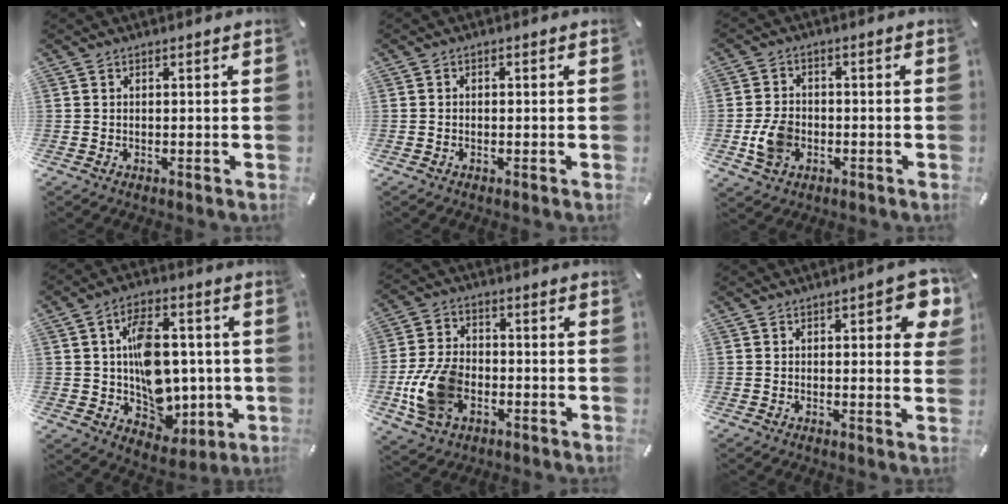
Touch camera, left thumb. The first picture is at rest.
{"total": 0.8, "force": [-0.2, 0.6, 0.5], "torque": [-0.009, 0.003, -0.006]}
{"total": 7.3, "force": [-1.8, 5.7, 4.2], "torque": [-0.087, 0.004, -0.031]}
{"total": 14.6, "force": [1.3, 11.2, 9.4], "torque": [-0.142, 0.006, 0.038]}
{"total": 12.8, "force": [-3.8, 9.0, 8.4], "torque": [-0.189, 0.011, -0.065]}
{"total": 7.2, "force": [2.5, 2.9, 6.0], "torque": [-0.076, -0.005, 0.037]}